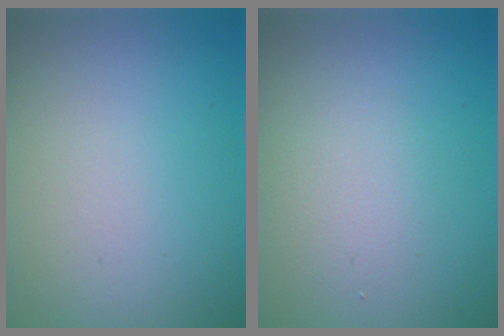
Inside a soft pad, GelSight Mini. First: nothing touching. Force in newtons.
{"total": 1.8, "press": 1.8, "slide": 0.0}